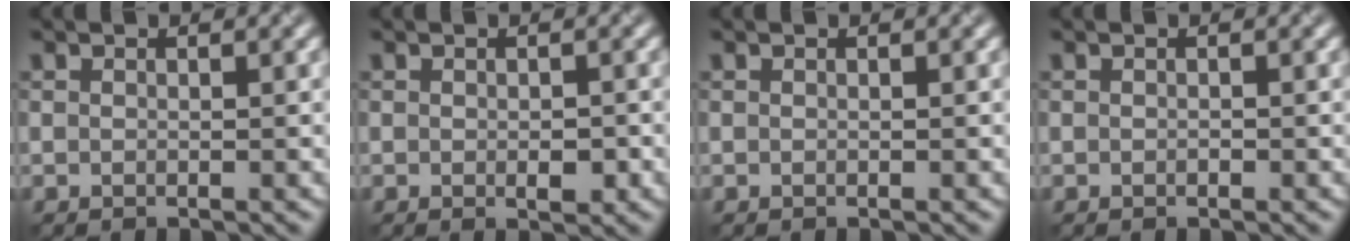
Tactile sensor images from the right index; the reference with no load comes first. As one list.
[{"total": 1.5, "force": [-0.3, 0.7, 1.3], "torque": [-0.017, -0.002, -0.003]}, {"total": 0.0}, {"total": 0.0}]